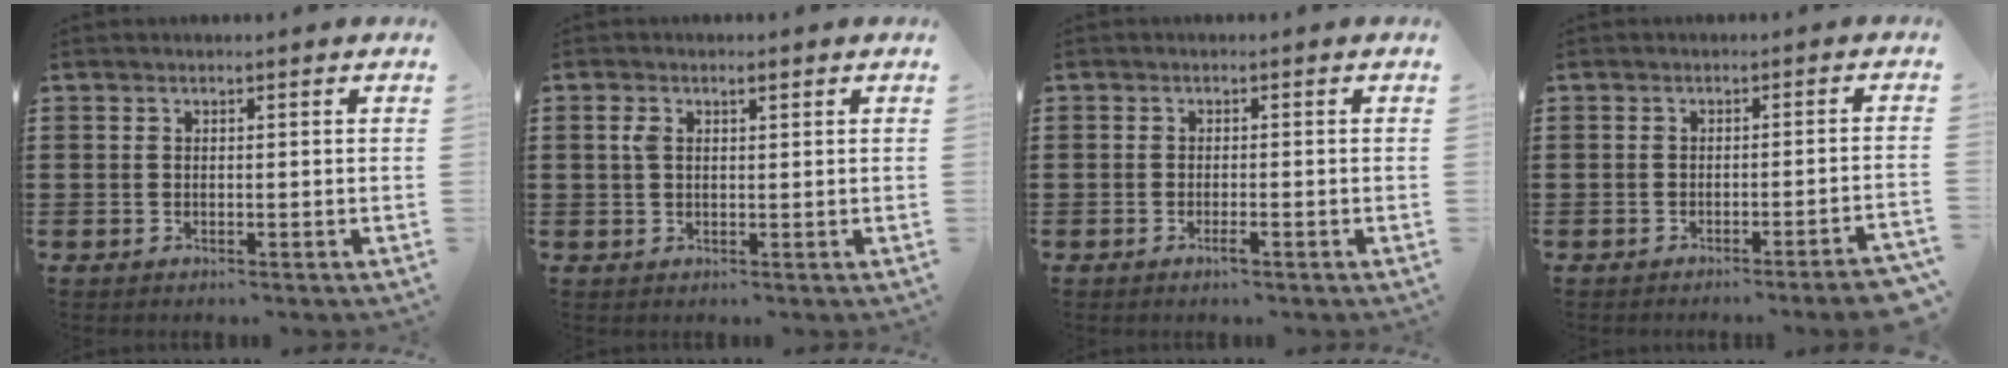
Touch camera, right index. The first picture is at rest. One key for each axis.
{"total": 2.3, "fx": 0.7, "fy": 1.0, "fz": 1.9, "tx": -0.041, "ty": 0.008, "tz": 0.011}
{"total": 1.3, "fx": -0.8, "fy": 0.1, "fz": 1.0, "tx": -0.018, "ty": -0.005, "tz": -0.013}
{"total": 2.7, "fx": -2.1, "fy": -0.5, "fz": 1.6, "tx": -0.027, "ty": -0.008, "tz": -0.041}